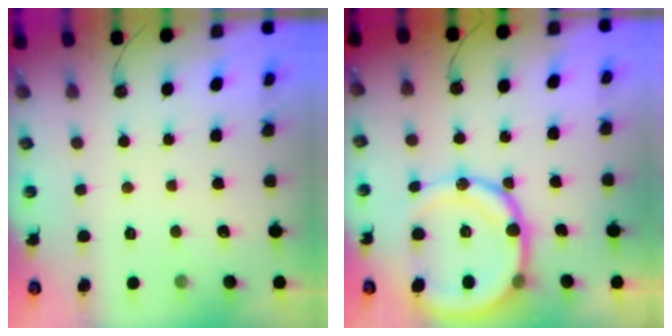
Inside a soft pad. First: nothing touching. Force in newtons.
{"total": 20.6, "press": 20.2, "slide": 3.9}